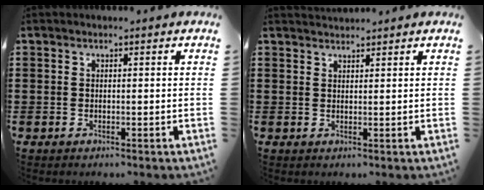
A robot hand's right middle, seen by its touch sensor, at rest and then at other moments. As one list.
[{"total": 1.4, "force": [1.4, -0.1, -0.2], "torque": [0.001, 0.000, 0.027]}]